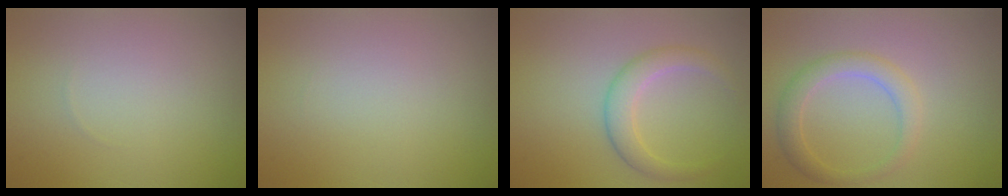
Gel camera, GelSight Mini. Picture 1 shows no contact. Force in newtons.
{"total": 0.0}
{"total": 2.8, "press": 2.8, "slide": 0.2}
{"total": 2.7, "press": 2.7, "slide": 0.2}